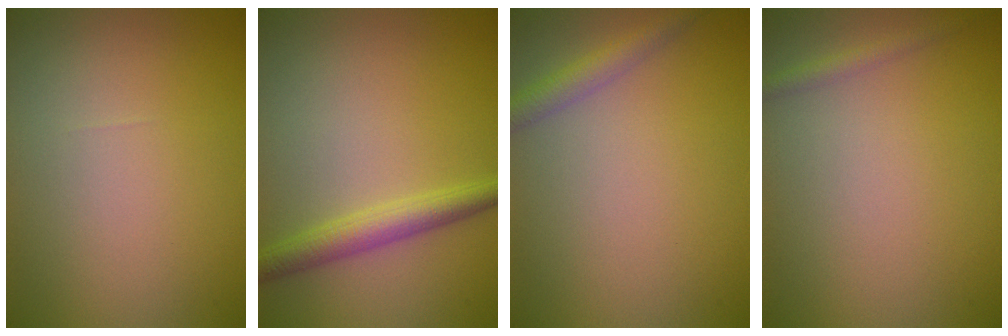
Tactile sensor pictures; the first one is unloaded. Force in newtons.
{"total": 2.8, "press": 2.8, "slide": 0.0}
{"total": 2.2, "press": 2.2, "slide": 0.1}
{"total": 1.1, "press": 1.1, "slide": 0.1}